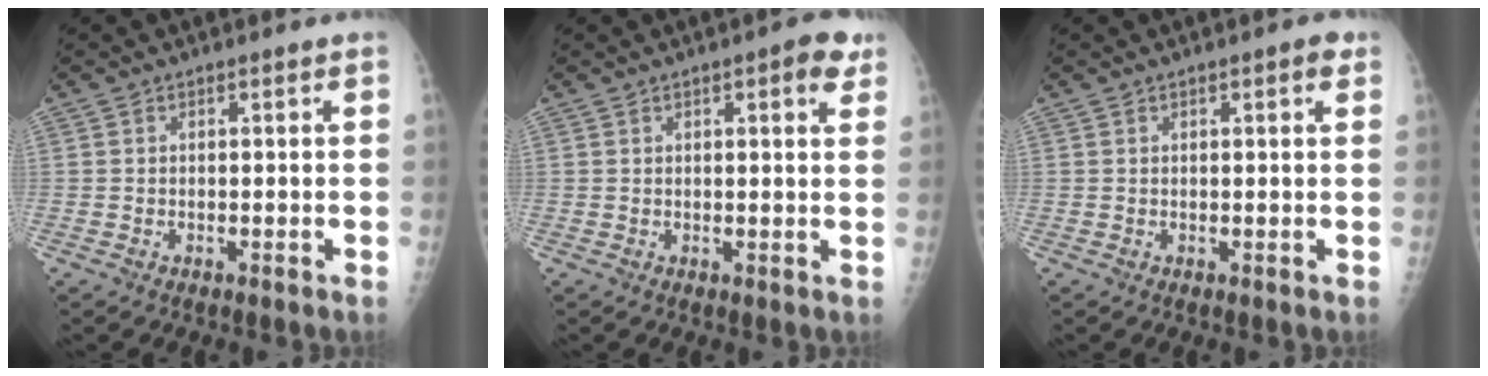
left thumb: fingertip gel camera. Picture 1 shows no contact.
{"total": 4.9, "force": [2.4, 1.4, 4.0], "torque": [-0.040, -0.005, 0.023]}
{"total": 2.5, "force": [1.1, 0.7, 2.1], "torque": [-0.024, 0.001, 0.010]}